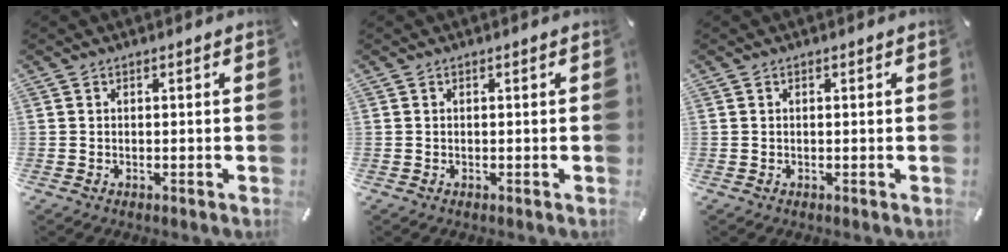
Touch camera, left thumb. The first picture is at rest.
{"total": 0.0}
{"total": 0.0}